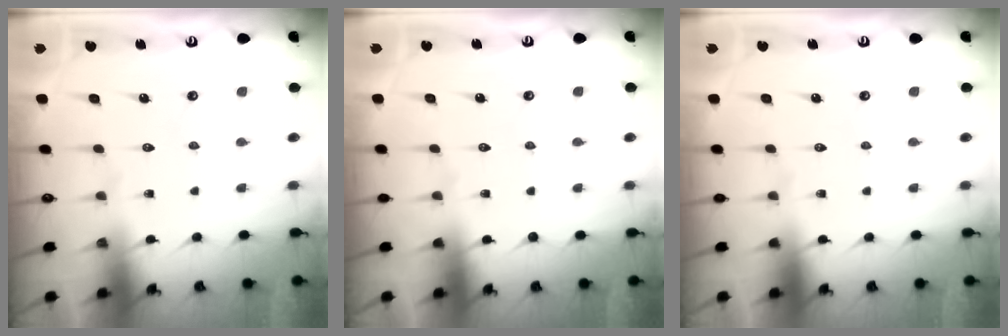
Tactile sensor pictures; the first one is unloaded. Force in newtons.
{"total": 0.0}
{"total": 0.0}